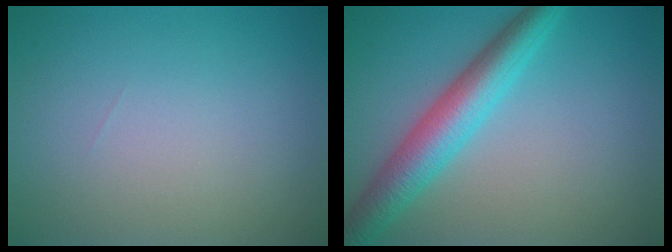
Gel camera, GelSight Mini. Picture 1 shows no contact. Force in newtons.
{"total": 5.6, "press": 5.6, "slide": 0.1}